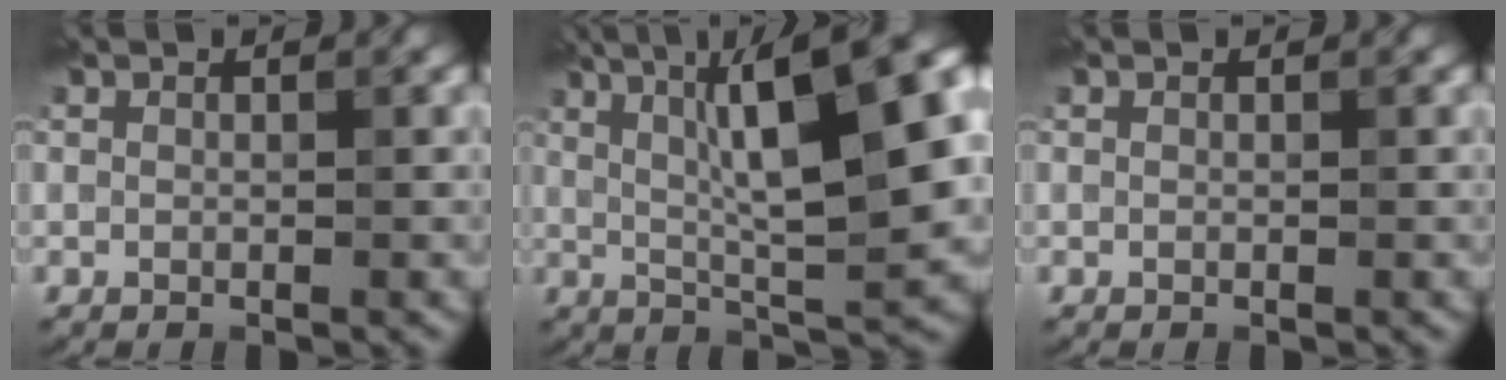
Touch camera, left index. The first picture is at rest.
{"total": 14.1, "force": [3.5, 3.8, 13.2], "torque": [-0.157, 0.030, 0.052]}
{"total": 0.0}